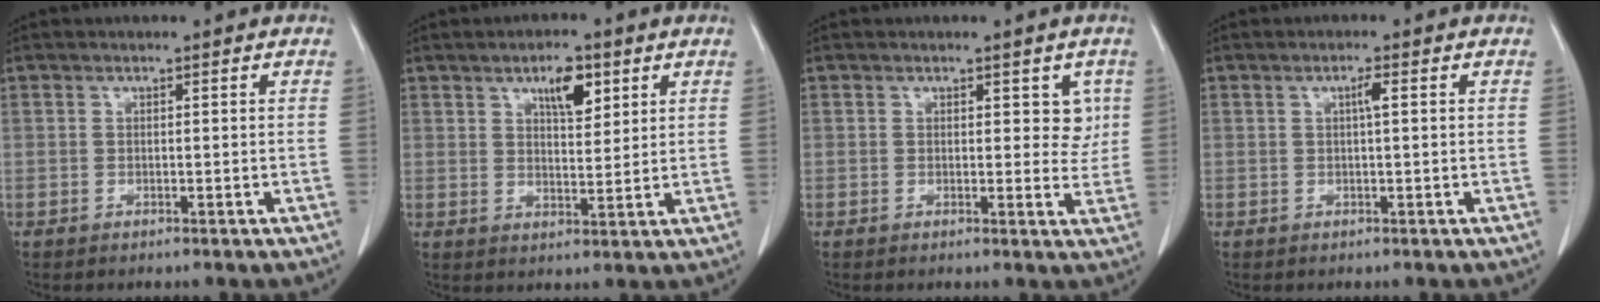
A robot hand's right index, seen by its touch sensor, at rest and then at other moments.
{"total": 5.8, "force": [3.1, 2.1, 4.4], "torque": [-0.074, 0.001, 0.051]}
{"total": 3.5, "force": [1.4, 2.1, 2.4], "torque": [-0.016, 0.000, 0.015]}
{"total": 1.5, "force": [0.3, 0.0, 1.5], "torque": [-0.028, 0.003, 0.005]}